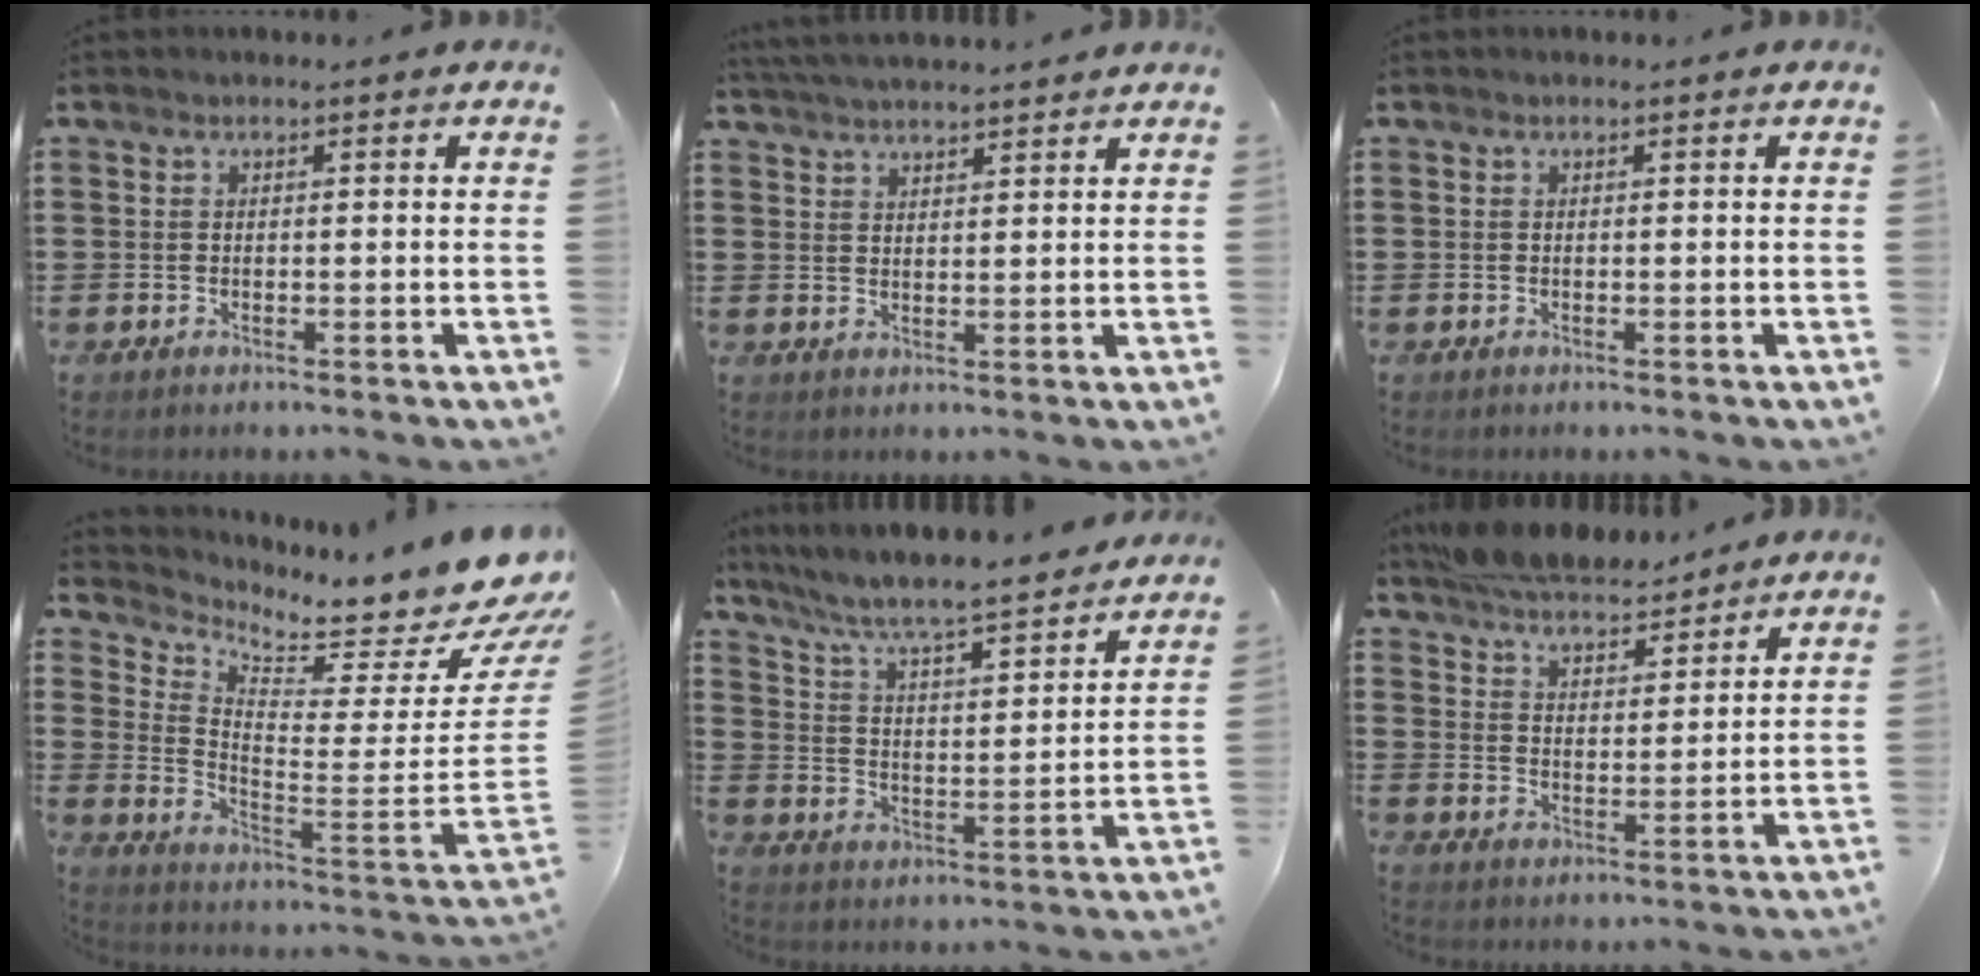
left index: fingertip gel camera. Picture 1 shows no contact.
{"total": 3.4, "force": [3.3, -0.2, 0.6], "torque": [-0.021, -0.006, 0.062]}
{"total": 0.0}
{"total": 6.5, "force": [5.8, 0.7, 2.9], "torque": [-0.067, -0.075, 0.089]}
{"total": 6.0, "force": [5.5, 0.0, 2.5], "torque": [-0.073, -0.046, 0.085]}
{"total": 6.8, "force": [6.5, 1.2, 1.5], "torque": [-0.055, -0.019, 0.122]}